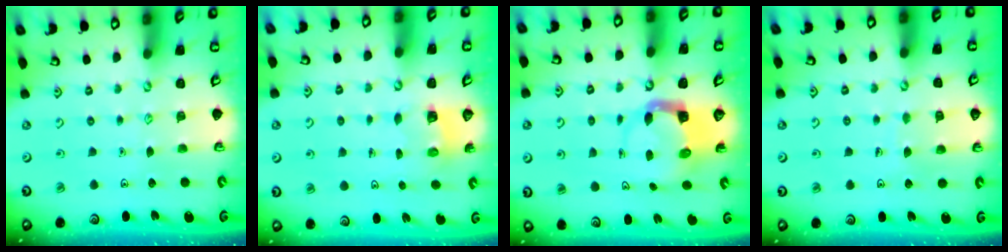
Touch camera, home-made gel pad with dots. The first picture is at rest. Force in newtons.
{"total": 2.9, "press": 2.9, "slide": 0.2}
{"total": 3.7, "press": 3.6, "slide": 0.6}
{"total": 4.9, "press": 4.8, "slide": 0.4}